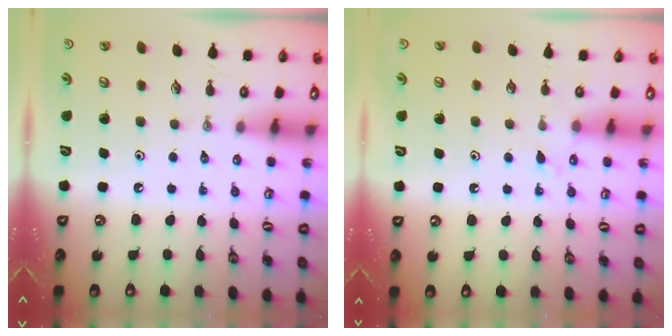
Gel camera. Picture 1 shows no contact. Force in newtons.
{"total": 6.1, "press": 6.1, "slide": 0.7}